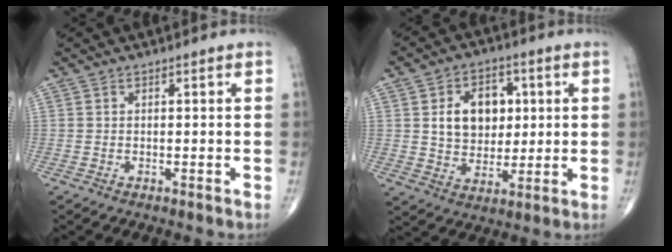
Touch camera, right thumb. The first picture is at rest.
{"total": 11.5, "force": [2.3, 8.5, 7.4], "torque": [-0.078, -0.002, 0.043]}